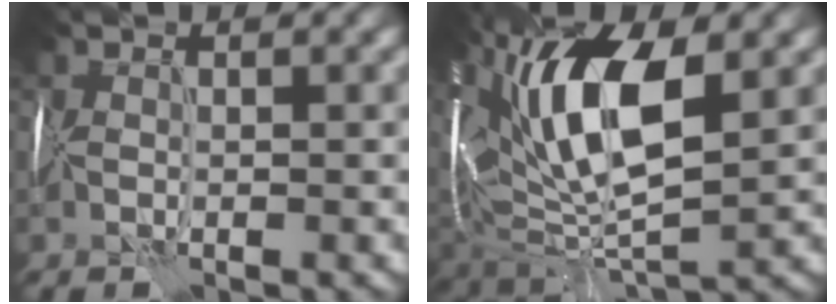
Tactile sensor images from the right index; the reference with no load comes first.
{"total": 12.2, "force": [3.3, 5.7, 10.2], "torque": [-0.177, 0.016, 0.052]}